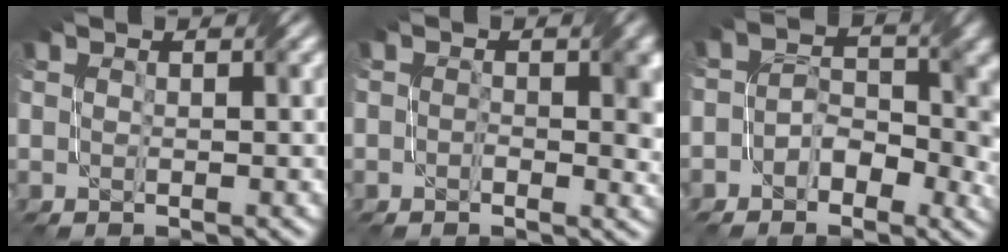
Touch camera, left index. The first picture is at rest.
{"total": 3.3, "force": [0.2, 1.8, 2.8], "torque": [-0.029, 0.000, -0.003]}
{"total": 4.8, "force": [-1.3, 3.4, 3.2], "torque": [-0.041, -0.001, -0.031]}